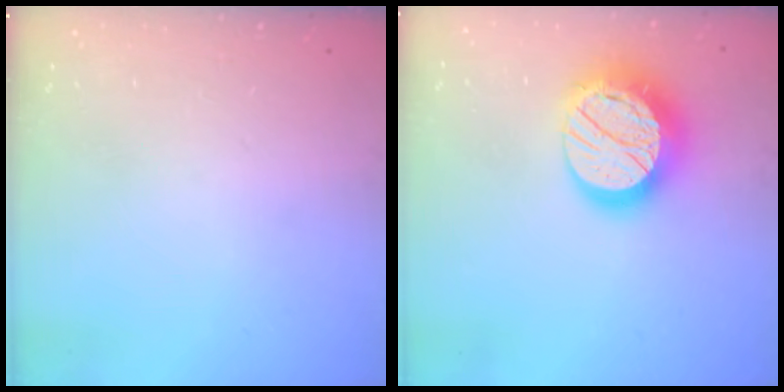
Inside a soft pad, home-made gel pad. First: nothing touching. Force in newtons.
{"total": 19.6, "press": 19.6, "slide": 1.5}